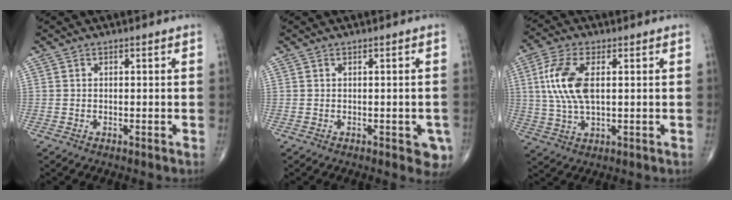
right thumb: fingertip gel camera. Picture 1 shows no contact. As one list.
[{"total": 3.8, "force": [-1.3, 1.7, 3.1], "torque": [-0.013, -0.002, -0.013]}, {"total": 10.8, "force": [1.9, 5.1, 9.3], "torque": [-0.209, 0.002, 0.039]}]